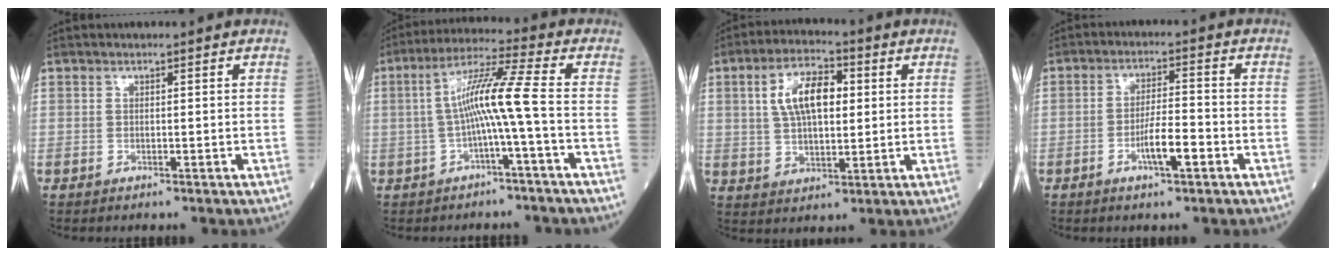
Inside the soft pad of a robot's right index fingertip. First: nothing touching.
{"total": 8.3, "force": [-1.2, -1.2, 8.1], "torque": [-0.151, 0.024, -0.021]}
{"total": 9.5, "force": [2.3, 4.2, 8.2], "torque": [-0.154, 0.019, 0.041]}
{"total": 5.5, "force": [-2.4, 0.7, 4.9], "torque": [-0.088, 0.001, -0.043]}